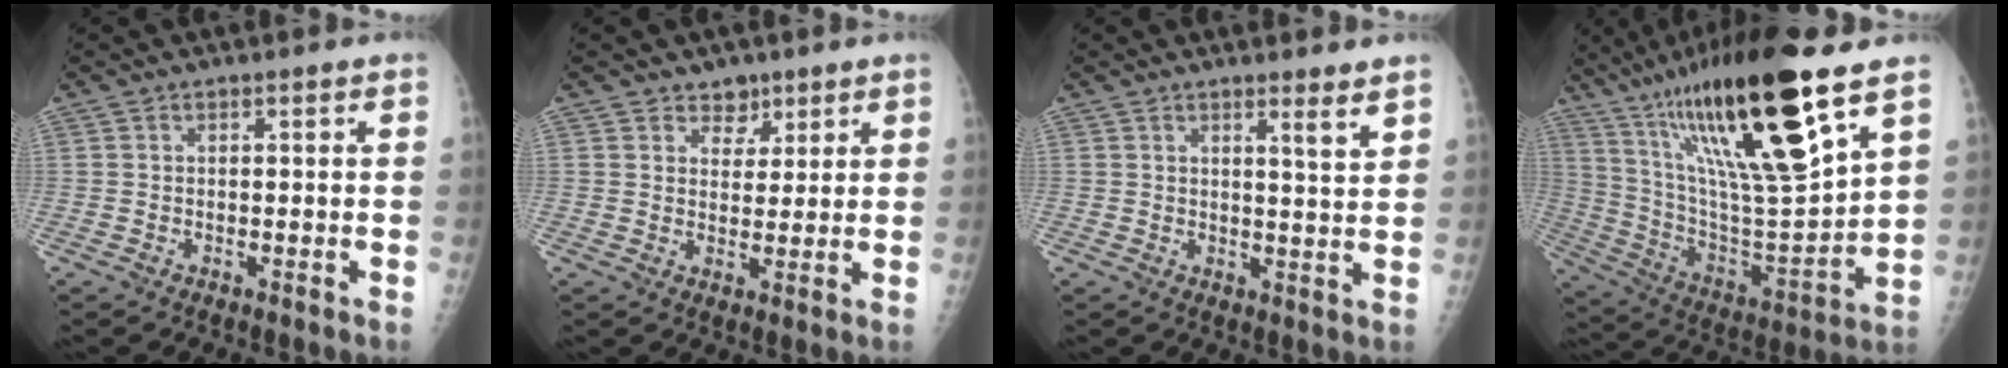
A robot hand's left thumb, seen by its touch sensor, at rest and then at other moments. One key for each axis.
{"total": 4.1, "fx": 2.8, "fy": 3.0, "fz": 0.5, "tx": 0.025, "ty": -0.015, "tz": 0.040}
{"total": 3.6, "fx": 2.7, "fy": 0.0, "fz": 2.4, "tx": -0.031, "ty": -0.026, "tz": 0.038}
{"total": 27.8, "fx": 16.1, "fy": 4.8, "fz": 22.1, "tx": -0.389, "ty": -0.055, "tz": 0.289}